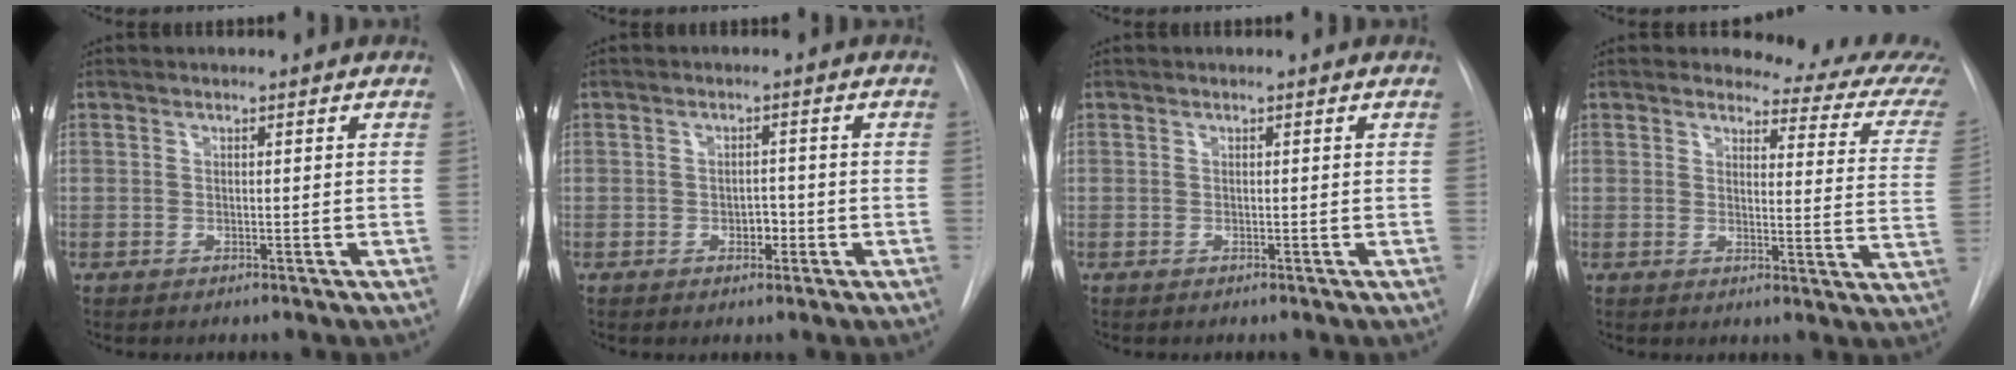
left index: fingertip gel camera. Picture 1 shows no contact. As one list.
[{"total": 2.1, "force": [-0.8, 1.3, 1.4], "torque": [-0.017, 0.005, -0.010]}, {"total": 0.0}, {"total": 10.9, "force": [10.3, 1.8, 2.9], "torque": [-0.014, -0.066, 0.089]}]